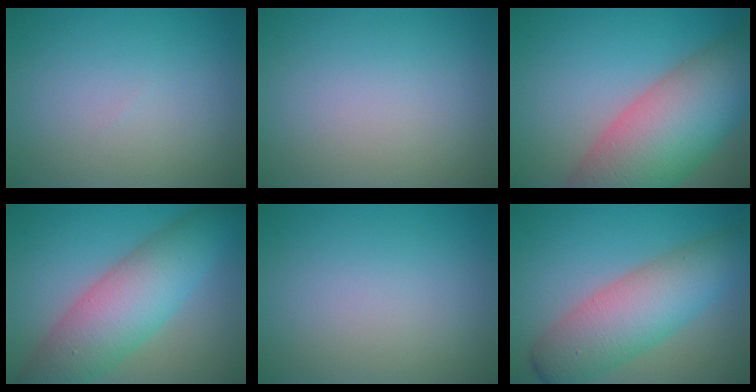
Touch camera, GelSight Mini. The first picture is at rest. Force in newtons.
{"total": 0.0}
{"total": 13.2, "press": 13.2, "slide": 0.8}
{"total": 8.5, "press": 8.5, "slide": 0.1}
{"total": 0.0}
{"total": 7.8, "press": 7.8, "slide": 0.2}